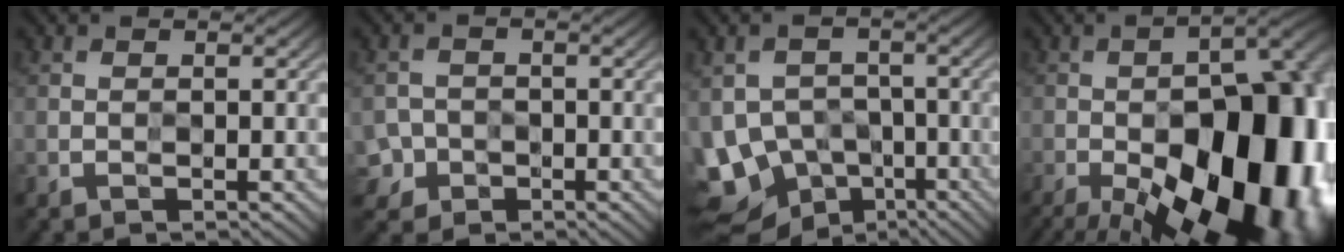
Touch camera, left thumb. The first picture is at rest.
{"total": 3.1, "force": [-1.6, 2.5, 0.6], "torque": [-0.016, -0.003, -0.034]}
{"total": 11.6, "force": [-5.1, 8.8, 5.5], "torque": [-0.140, -0.021, -0.077]}
{"total": 24.9, "force": [-10.6, 12.1, 19.0], "torque": [-0.232, -0.033, -0.137]}